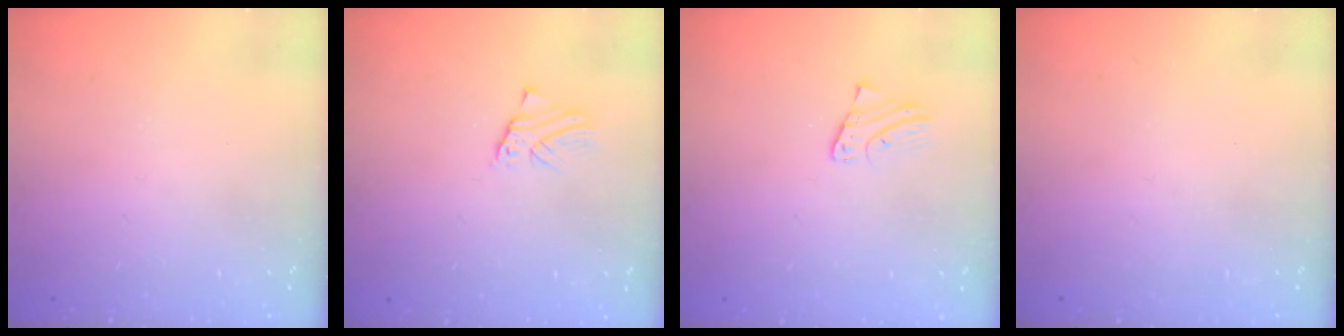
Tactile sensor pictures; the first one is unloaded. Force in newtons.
{"total": 1.4, "press": 1.4, "slide": 0.1}
{"total": 1.8, "press": 1.8, "slide": 0.1}
{"total": 0.0}